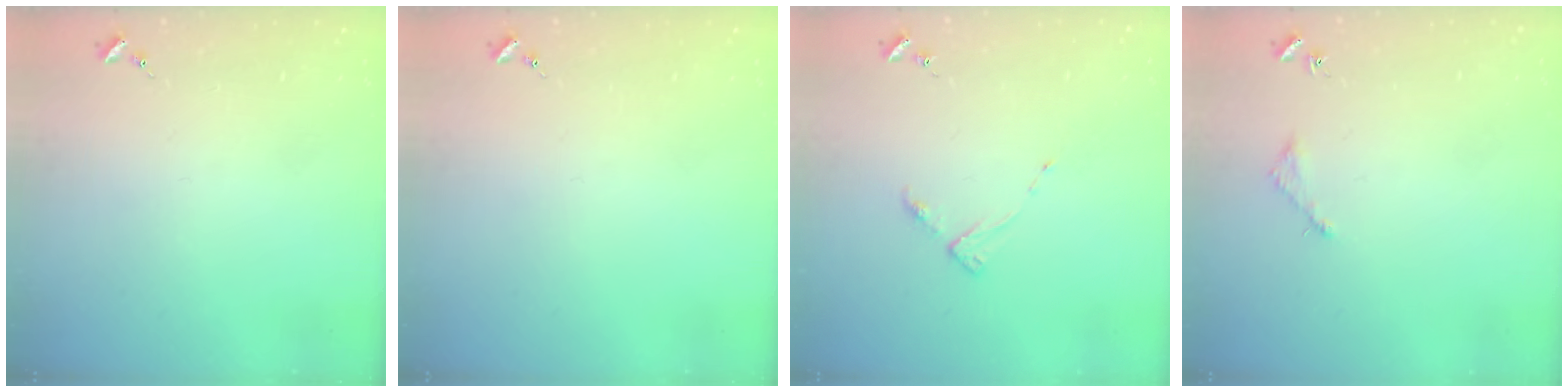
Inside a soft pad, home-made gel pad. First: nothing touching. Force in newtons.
{"total": 0.0}
{"total": 5.0, "press": 4.9, "slide": 0.6}
{"total": 3.0, "press": 3.0, "slide": 0.4}